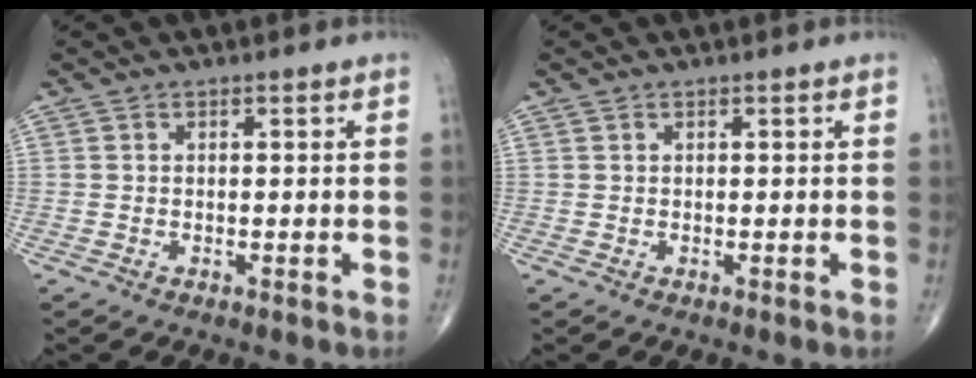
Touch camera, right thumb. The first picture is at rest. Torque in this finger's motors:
{"motor_torque": [0.47, 0.35, -0.13, -0.04, 0.03]}